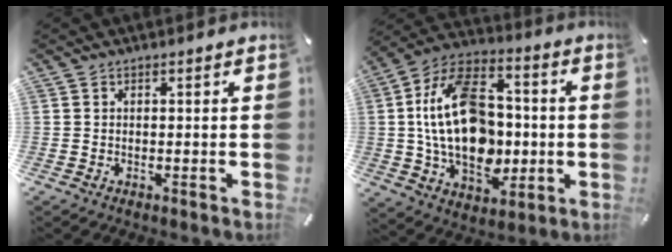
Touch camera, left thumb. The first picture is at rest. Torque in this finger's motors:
{"motor_torque": [1.77, 3.24, 1.49, -0.57, 0.90]}